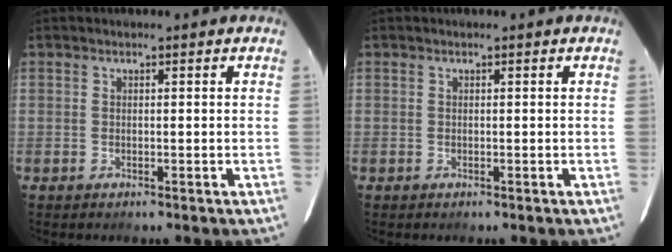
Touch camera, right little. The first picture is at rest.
{"total": 0.0}